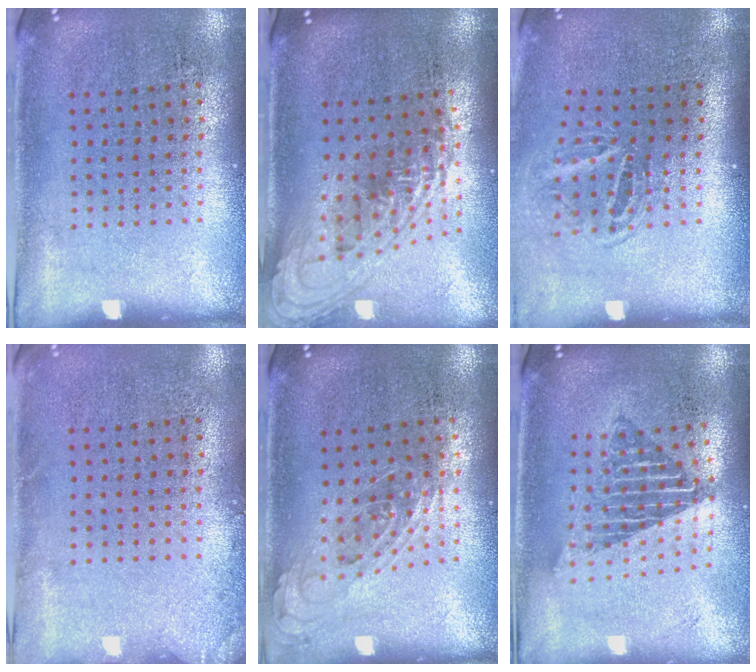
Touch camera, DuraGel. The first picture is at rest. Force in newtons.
{"total": 2.2, "press": 1.6, "slide": 1.4}
{"total": 1.7, "press": 1.2, "slide": 1.3}
{"total": 1.2, "press": 1.2, "slide": 0.2}
{"total": 0.9, "press": 0.8, "slide": 0.3}
{"total": 1.6, "press": 1.4, "slide": 0.9}